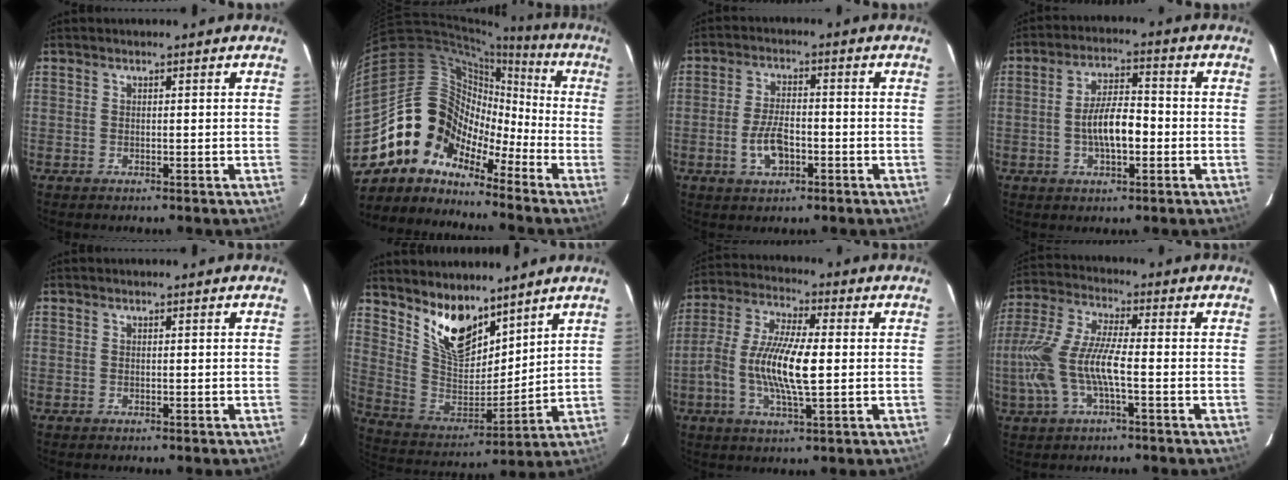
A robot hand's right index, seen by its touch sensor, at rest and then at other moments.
{"total": 12.5, "force": [-7.9, 9.1, 3.1], "torque": [-0.059, 0.046, -0.173]}
{"total": 6.7, "force": [-2.4, 3.4, 5.2], "torque": [-0.107, 0.002, -0.040]}
{"total": 8.0, "force": [-1.7, 3.0, 7.2], "torque": [-0.135, 0.007, -0.025]}
{"total": 0.0}
{"total": 14.1, "force": [10.1, 6.6, 7.3], "torque": [-0.146, -0.003, 0.202]}
{"total": 12.7, "force": [-1.3, 3.4, 12.2], "torque": [-0.248, 0.003, -0.030]}
{"total": 12.0, "force": [-2.8, 3.2, 11.2], "torque": [-0.246, -0.002, -0.053]}